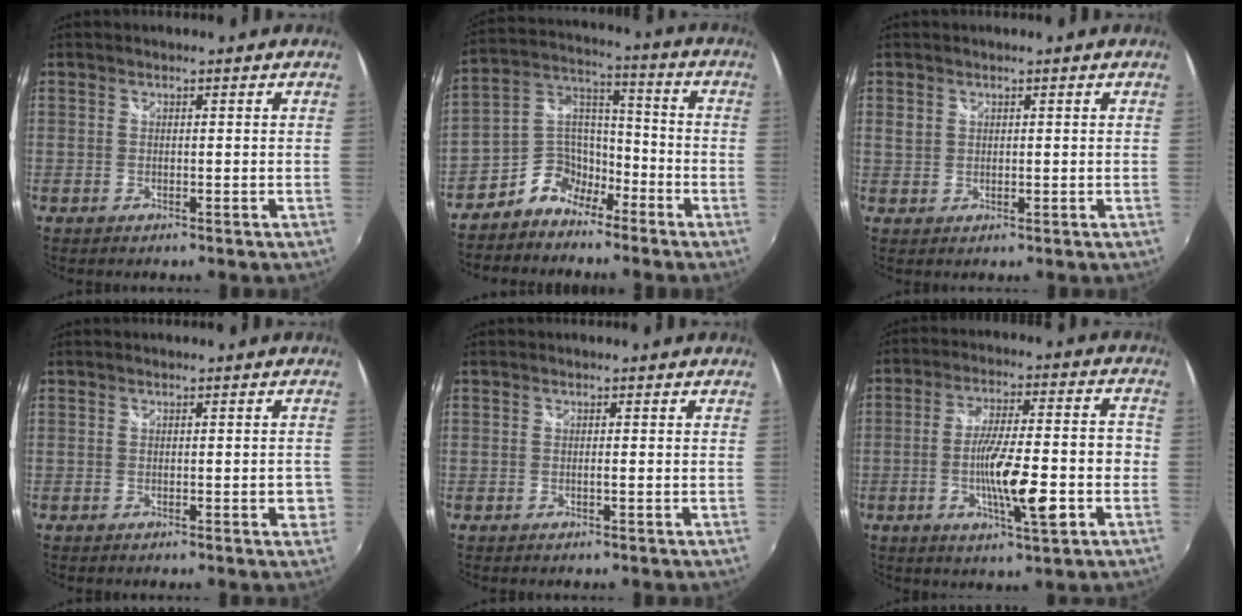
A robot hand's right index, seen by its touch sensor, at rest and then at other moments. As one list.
[{"total": 7.5, "force": [-5.4, 4.9, 1.7], "torque": [-0.039, 0.033, -0.111]}, {"total": 1.8, "force": [0.7, 1.5, 0.6], "torque": [-0.009, 0.001, 0.014]}, {"total": 2.4, "force": [-0.8, 1.0, 2.1], "torque": [-0.023, 0.003, -0.008]}, {"total": 0.6, "force": [-0.2, -0.1, 0.5], "torque": [-0.006, 0.002, -0.005]}, {"total": 13.8, "force": [-4.4, 2.3, 12.9], "torque": [-0.223, -0.017, -0.068]}]